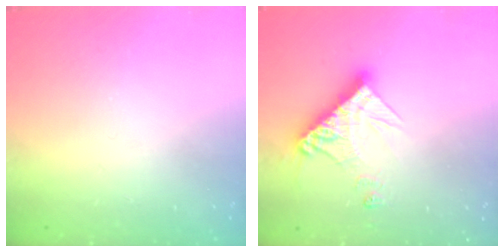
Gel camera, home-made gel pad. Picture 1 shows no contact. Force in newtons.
{"total": 13.2, "press": 13.1, "slide": 1.5}